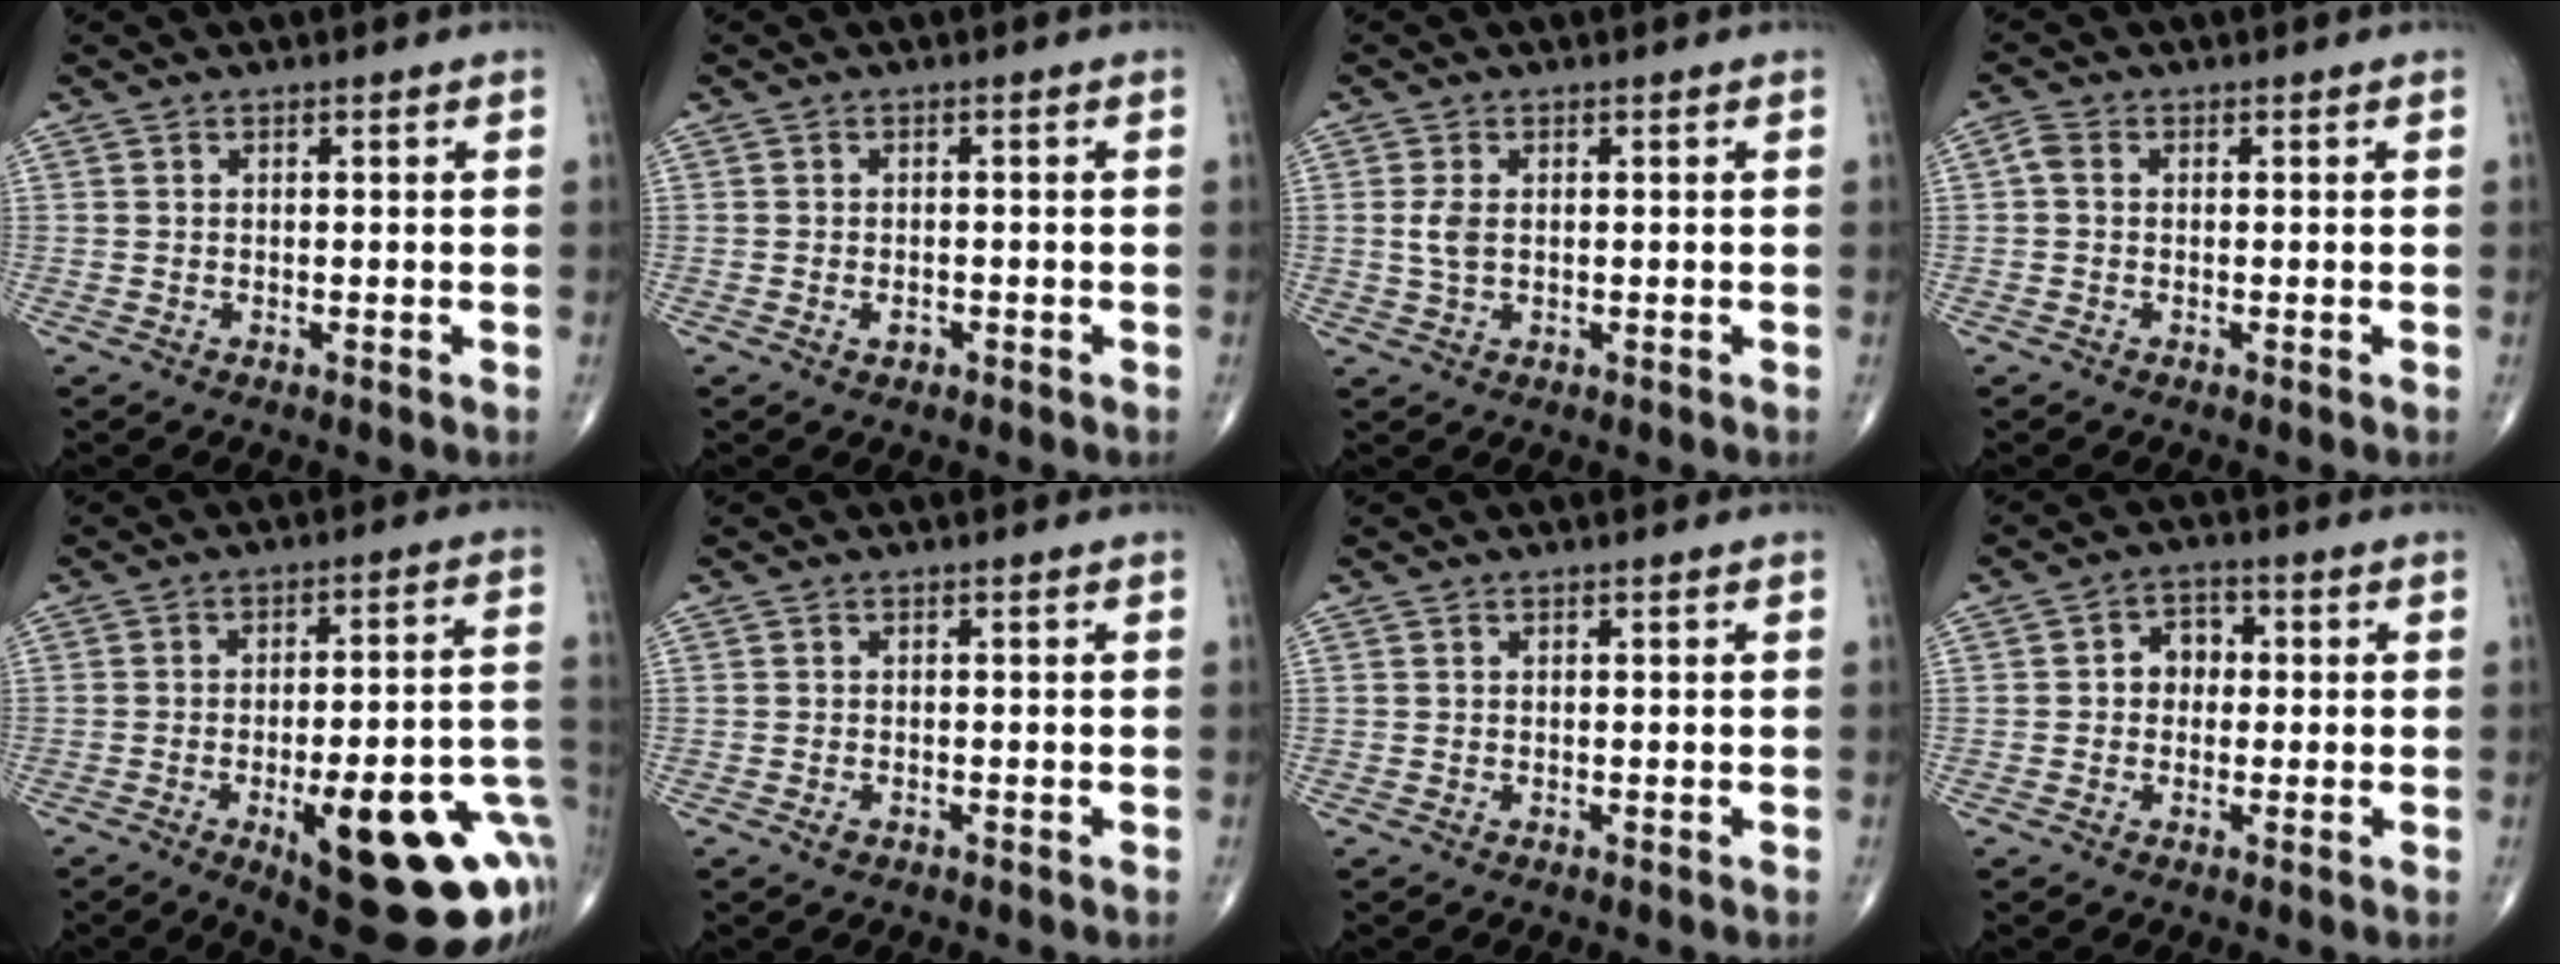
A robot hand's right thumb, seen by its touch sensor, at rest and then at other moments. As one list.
[{"total": 1.4, "force": [-0.7, 0.9, 0.9], "torque": [-0.011, 0.004, -0.012]}, {"total": 2.9, "force": [0.3, 1.6, 2.4], "torque": [-0.057, 0.001, 0.007]}, {"total": 2.0, "force": [0.1, 1.4, 1.3], "torque": [-0.028, 0.004, -0.005]}, {"total": 24.8, "force": [-8.5, 8.0, 21.9], "torque": [-0.214, 0.023, -0.092]}, {"total": 1.0, "force": [-0.6, 0.6, 0.6], "torque": [-0.010, 0.002, -0.011]}, {"total": 0.0}, {"total": 4.4, "force": [0.1, 3.6, 2.6], "torque": [-0.017, 0.016, -0.007]}]